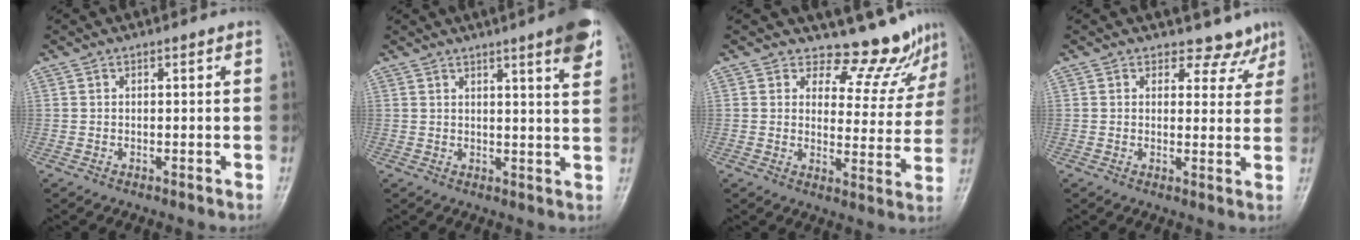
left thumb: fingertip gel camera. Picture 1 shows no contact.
{"total": 7.7, "force": [4.7, 0.6, 6.0], "torque": [-0.071, -0.019, 0.058]}
{"total": 9.1, "force": [8.6, 3.0, 0.6], "torque": [0.023, -0.088, 0.104]}
{"total": 4.8, "force": [4.0, 2.7, 0.1], "torque": [0.025, -0.031, 0.039]}